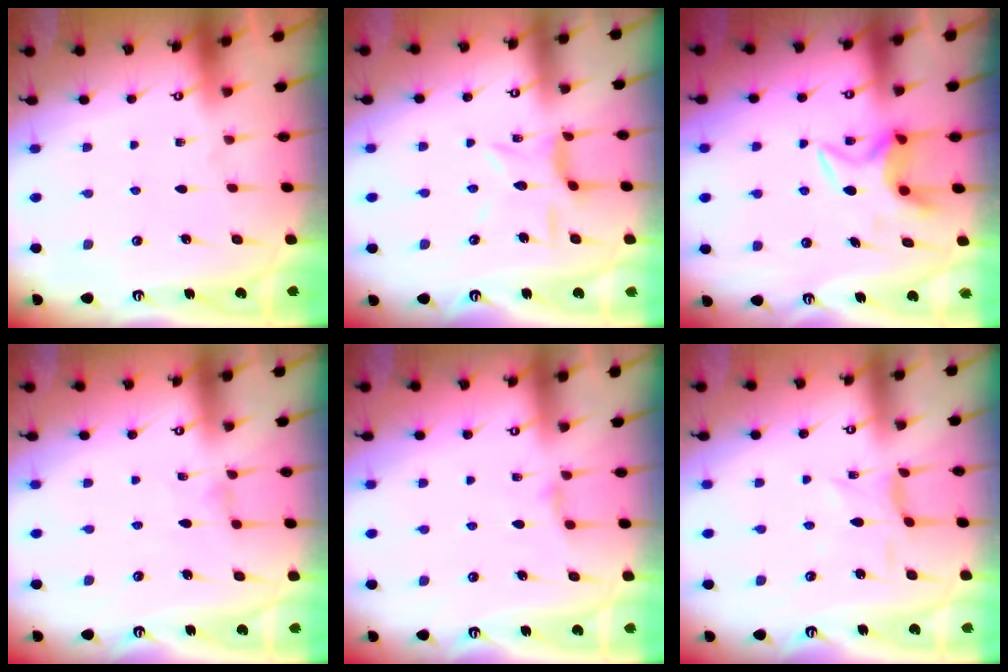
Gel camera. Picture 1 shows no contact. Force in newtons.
{"total": 6.3, "press": 6.3, "slide": 0.6}
{"total": 5.9, "press": 5.9, "slide": 0.8}
{"total": 0.0}
{"total": 2.4, "press": 2.4, "slide": 0.5}
{"total": 1.5, "press": 1.4, "slide": 0.1}